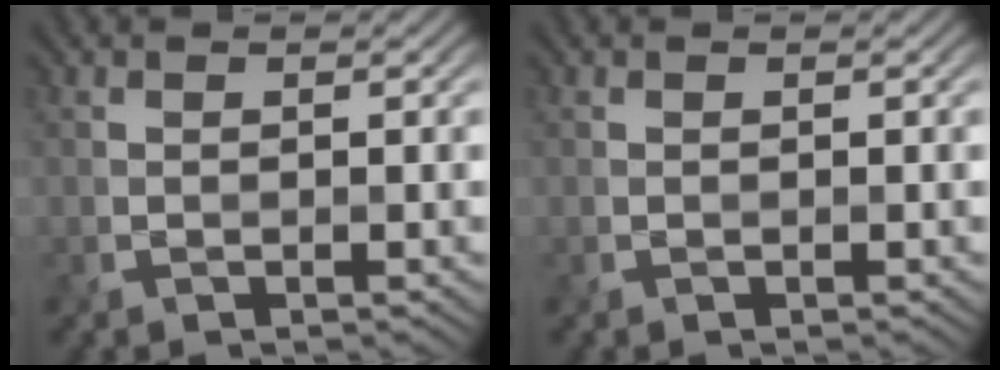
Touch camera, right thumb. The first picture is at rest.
{"total": 0.0}